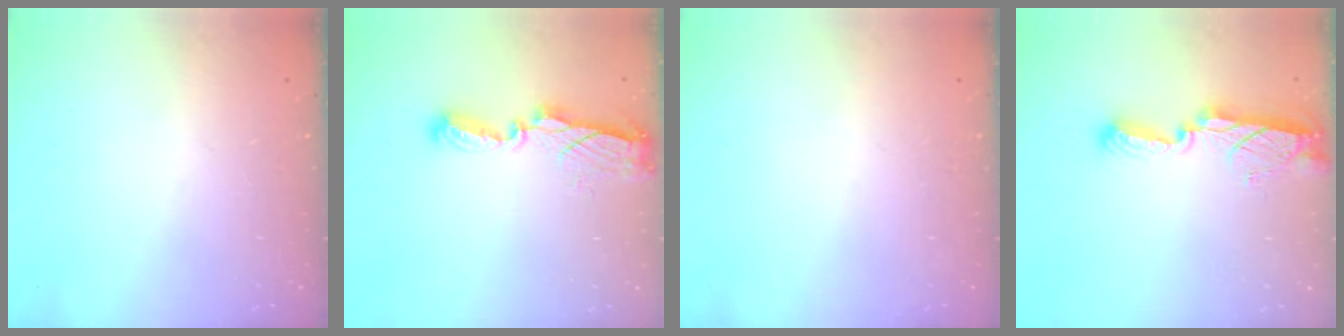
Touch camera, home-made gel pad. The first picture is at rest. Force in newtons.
{"total": 7.4, "press": 7.4, "slide": 0.2}
{"total": 0.0}
{"total": 8.9, "press": 8.9, "slide": 0.5}